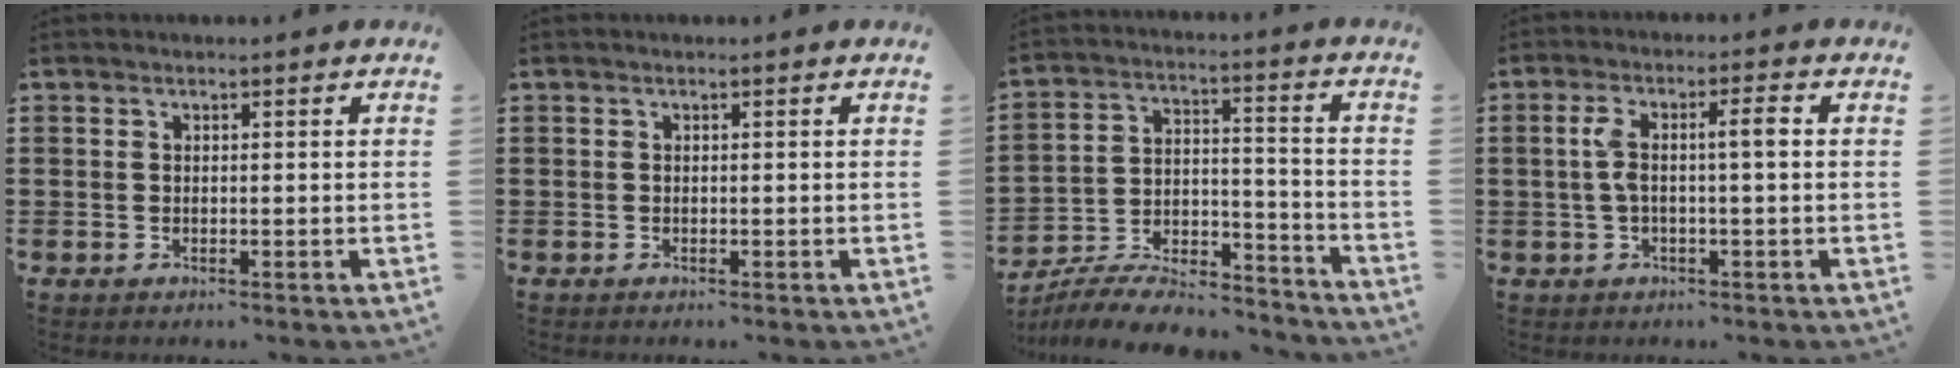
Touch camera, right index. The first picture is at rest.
{"total": 0.0}
{"total": 8.8, "force": [-8.0, 2.2, 3.0], "torque": [-0.053, 0.018, -0.156]}
{"total": 5.0, "force": [0.1, 1.0, 4.9], "torque": [-0.098, 0.007, -0.006]}